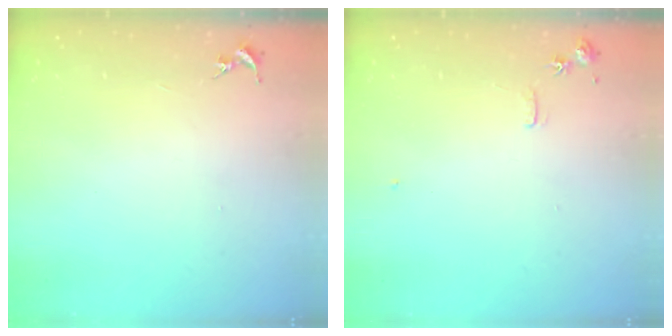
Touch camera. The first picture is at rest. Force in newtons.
{"total": 6.2, "press": 6.2, "slide": 0.8}